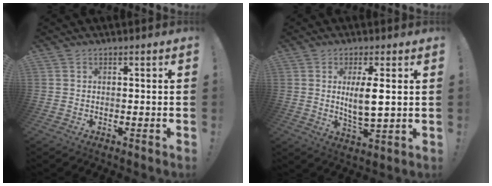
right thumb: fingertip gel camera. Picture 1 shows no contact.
{"total": 7.7, "force": [1.9, 2.0, 7.1], "torque": [-0.127, -0.016, 0.027]}